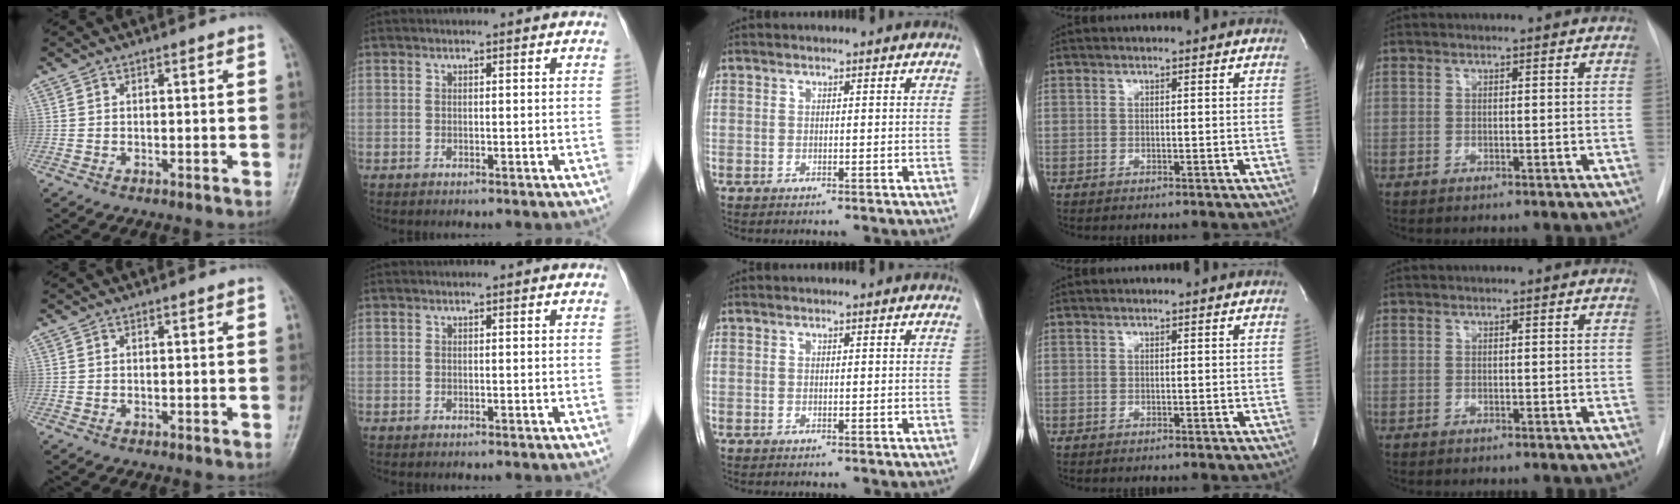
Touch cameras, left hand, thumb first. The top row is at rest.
{}